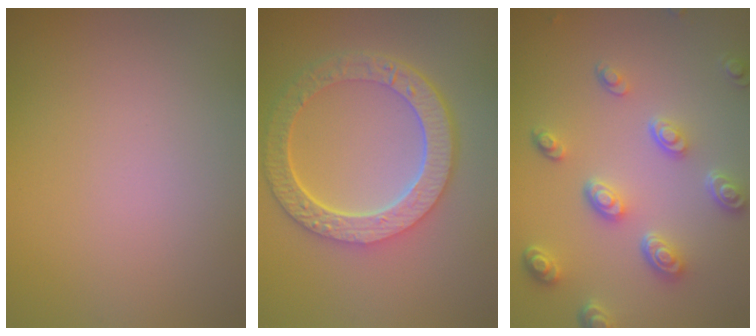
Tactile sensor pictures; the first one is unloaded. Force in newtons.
{"total": 6.4, "press": 4.9, "slide": 4.1}
{"total": 4.7, "press": 3.6, "slide": 3.1}